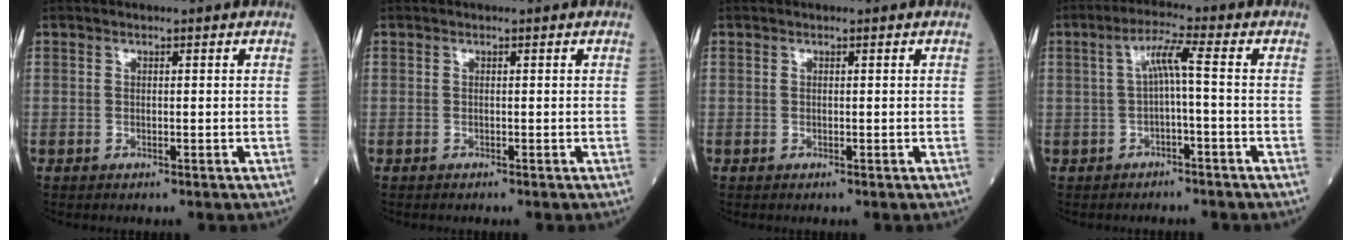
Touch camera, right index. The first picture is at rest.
{"total": 0.0}
{"total": 0.0}
{"total": 4.4, "force": [-0.1, -0.1, 4.4], "torque": [-0.082, 0.019, 0.001]}